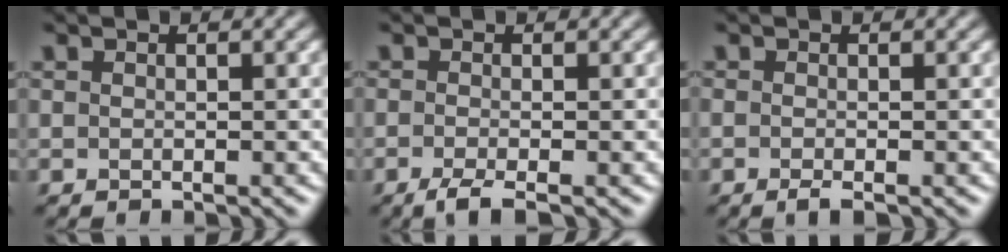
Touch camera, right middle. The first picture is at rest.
{"total": 2.2, "force": [-1.4, 0.4, 1.7], "torque": [-0.036, -0.007, -0.033]}
{"total": 1.2, "force": [-0.7, 0.2, 0.9], "torque": [-0.019, -0.006, -0.014]}